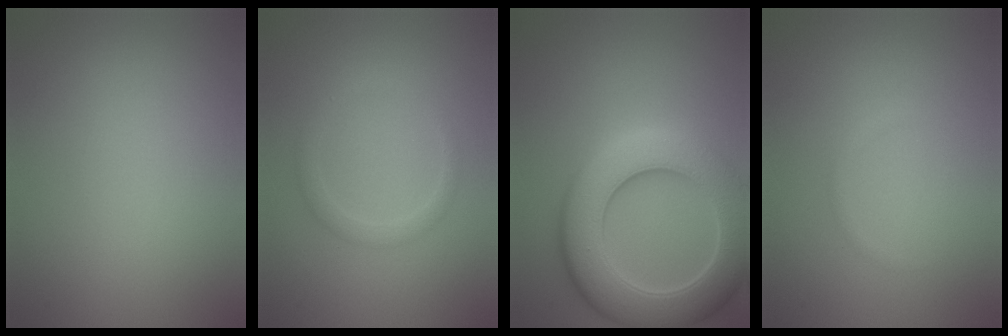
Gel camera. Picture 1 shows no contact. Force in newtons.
{"total": 1.5, "press": 1.5, "slide": 0.1}
{"total": 9.3, "press": 9.3, "slide": 0.5}
{"total": 0.5, "press": 0.5, "slide": 0.0}